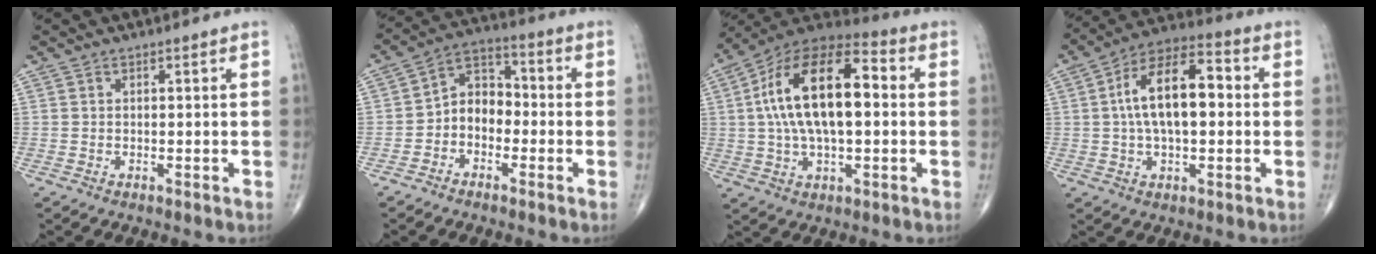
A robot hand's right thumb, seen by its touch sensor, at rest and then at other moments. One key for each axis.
{"total": 7.6, "fx": -2.0, "fy": 5.7, "fz": 4.6, "tx": -0.044, "ty": 0.039, "tz": -0.055}
{"total": 20.3, "fx": 2.0, "fy": 9.6, "fz": 17.7, "tx": -0.310, "ty": 0.033, "tz": 0.024}
{"total": 15.0, "fx": 1.2, "fy": 7.4, "fz": 13.0, "tx": -0.213, "ty": 0.031, "tz": 0.011}